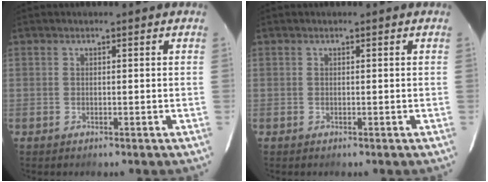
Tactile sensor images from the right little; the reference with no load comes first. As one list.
[{"total": 0.0}]